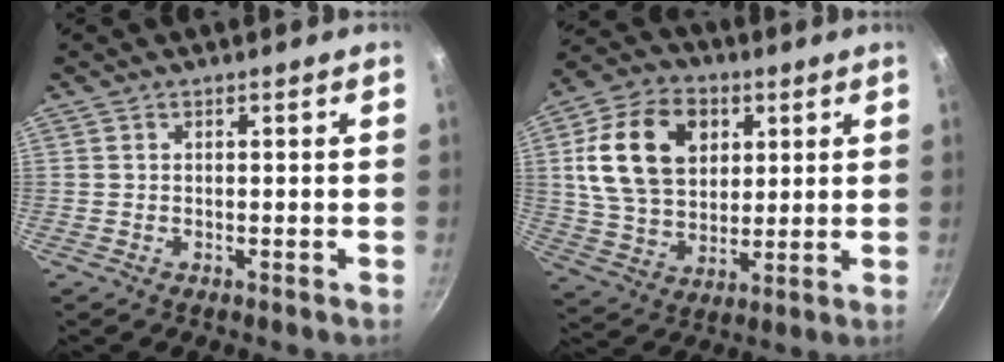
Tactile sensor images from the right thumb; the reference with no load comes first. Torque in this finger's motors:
{"motor_torque": [0.20, 2.68, 1.14, 0.17, 0.23]}